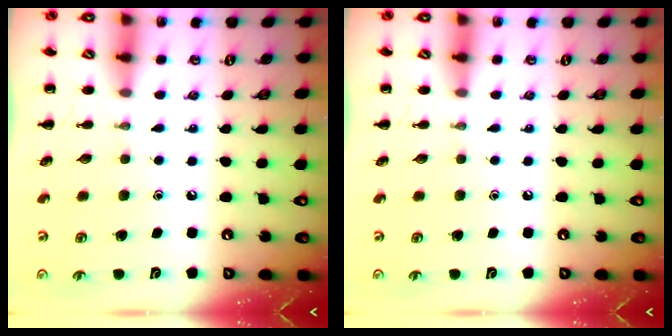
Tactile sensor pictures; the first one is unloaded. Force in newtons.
{"total": 0.0}